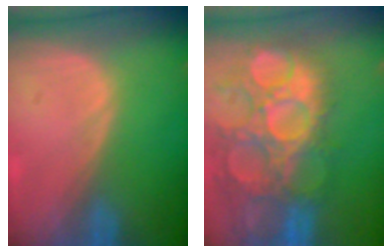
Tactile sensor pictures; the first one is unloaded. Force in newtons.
{"total": 15.1, "press": 12.7, "slide": 8.3}